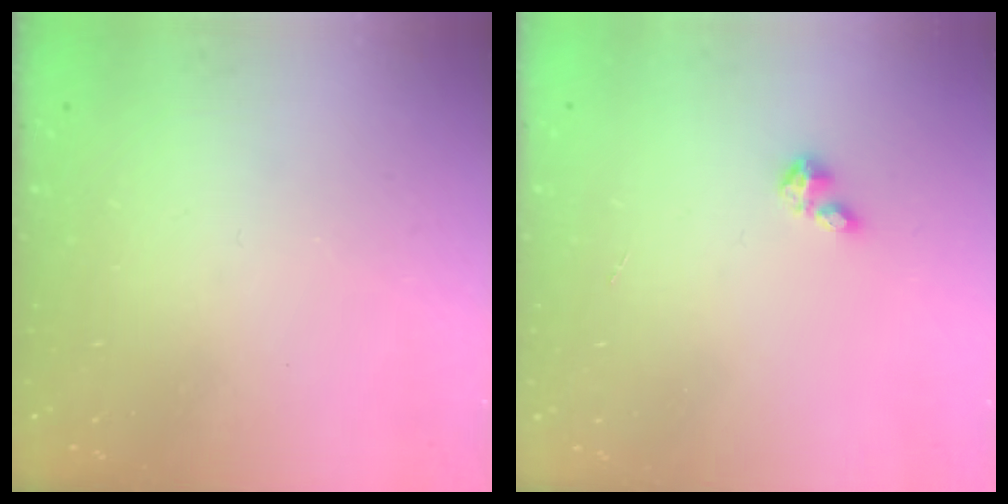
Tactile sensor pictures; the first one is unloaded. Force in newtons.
{"total": 1.7, "press": 1.7, "slide": 0.2}